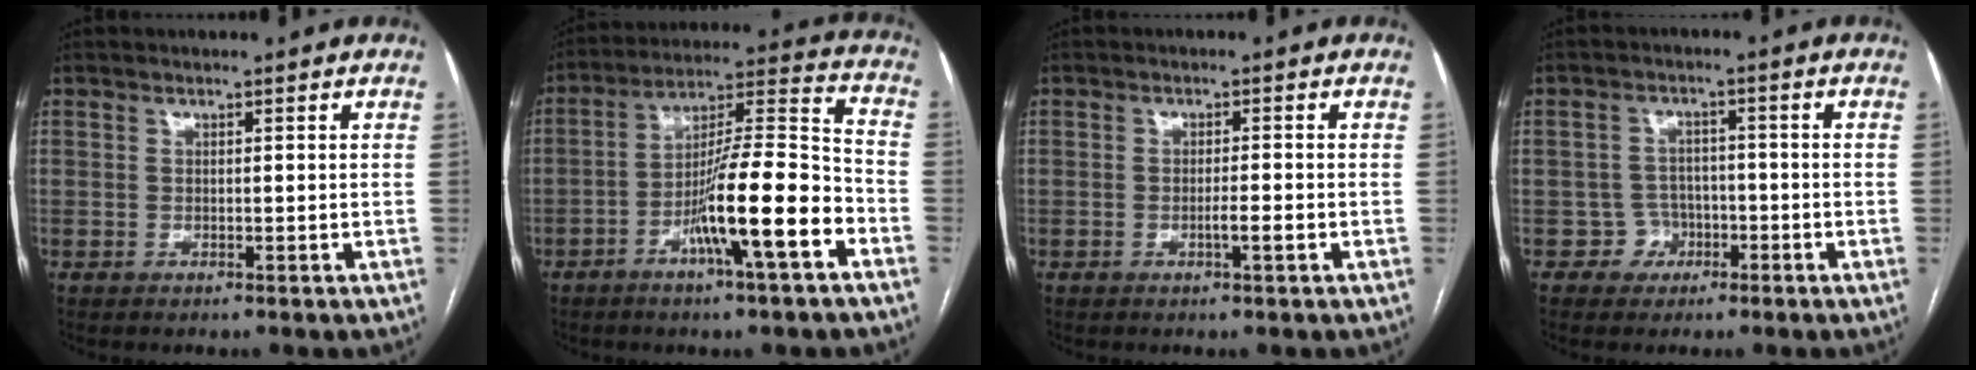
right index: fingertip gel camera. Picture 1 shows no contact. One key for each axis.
{"total": 15.1, "fx": -6.4, "fy": 0.8, "fz": 13.6, "tx": -0.233, "ty": 0.004, "tz": -0.108}
{"total": 2.2, "fx": -0.9, "fy": 0.0, "fz": 2.0, "tx": -0.033, "ty": -0.001, "tz": -0.016}
{"total": 3.6, "fx": -1.6, "fy": 3.2, "fz": 0.0, "tx": 0.012, "ty": 0.016, "tz": -0.025}